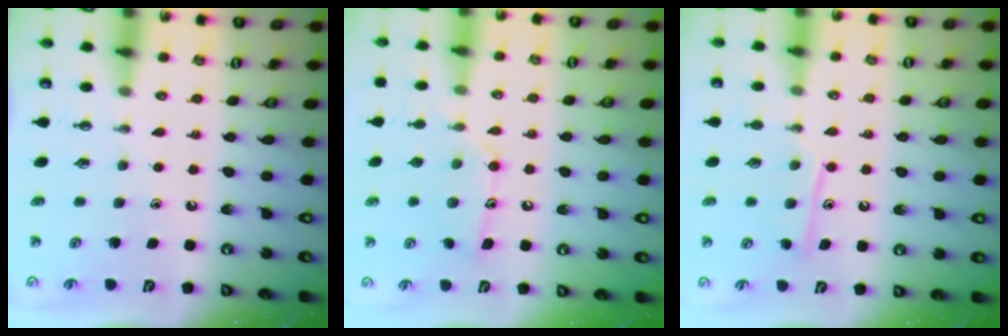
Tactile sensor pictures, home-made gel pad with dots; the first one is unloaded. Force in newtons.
{"total": 11.9, "press": 11.9, "slide": 0.7}
{"total": 10.9, "press": 10.9, "slide": 0.8}